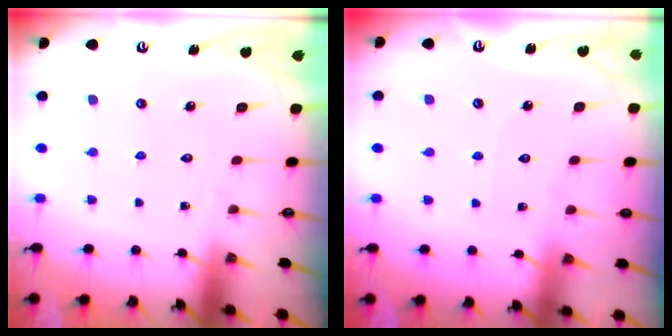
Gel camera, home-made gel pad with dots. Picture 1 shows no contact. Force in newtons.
{"total": 2.7, "press": 2.7, "slide": 0.3}